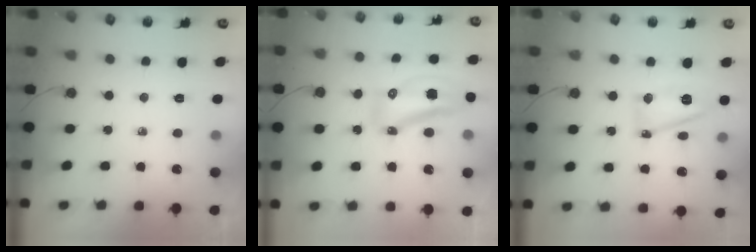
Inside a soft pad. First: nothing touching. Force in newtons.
{"total": 11.2, "press": 11.1, "slide": 1.2}
{"total": 8.9, "press": 8.9, "slide": 0.6}